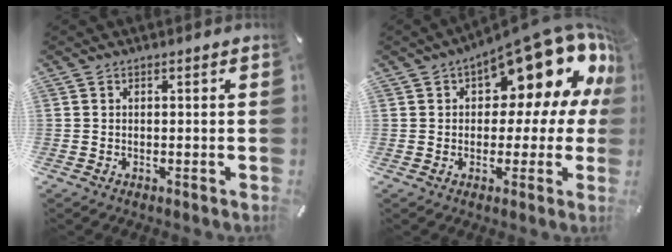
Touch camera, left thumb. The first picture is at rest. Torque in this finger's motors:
{"motor_torque": [0.86, 0.86, 1.17, 0.52, 0.18]}